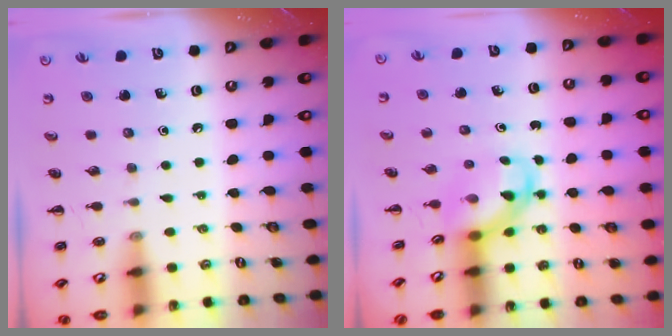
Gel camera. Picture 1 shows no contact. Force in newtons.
{"total": 3.6, "press": 3.6, "slide": 0.5}